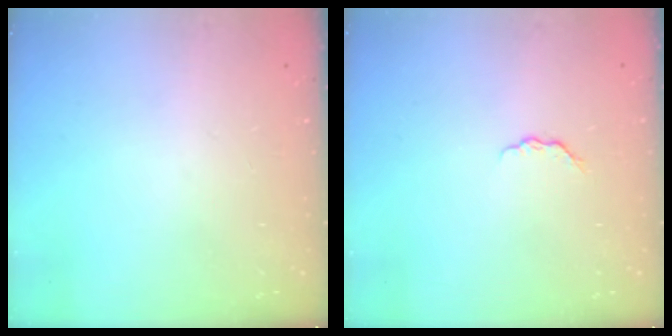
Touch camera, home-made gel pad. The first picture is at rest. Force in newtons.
{"total": 3.5, "press": 3.5, "slide": 0.3}